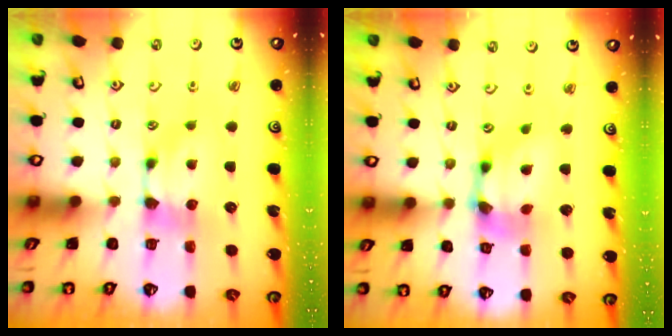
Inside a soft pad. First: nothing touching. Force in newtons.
{"total": 5.7, "press": 5.3, "slide": 2.2}